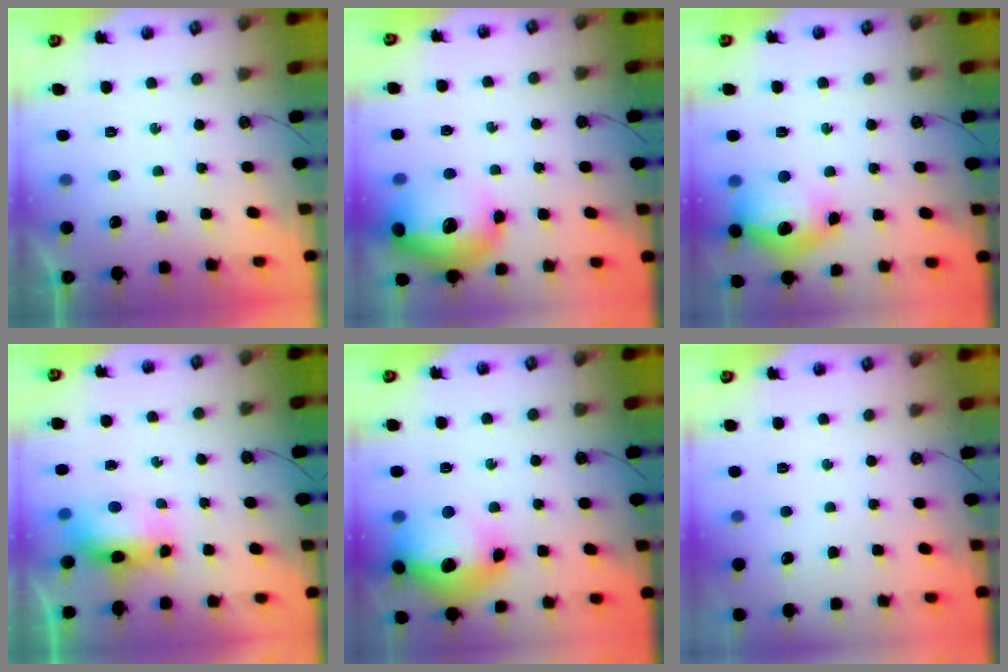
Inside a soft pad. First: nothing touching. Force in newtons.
{"total": 20.1, "press": 20.0, "slide": 1.6}
{"total": 16.2, "press": 16.2, "slide": 1.4}
{"total": 8.0, "press": 7.9, "slide": 0.9}
{"total": 19.3, "press": 19.2, "slide": 1.6}
{"total": 0.0}